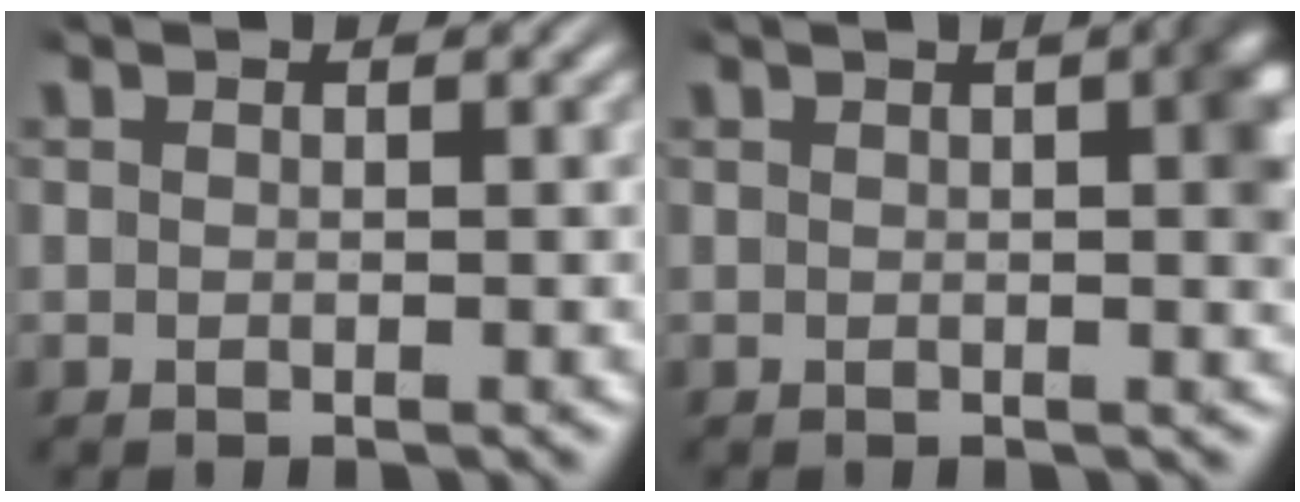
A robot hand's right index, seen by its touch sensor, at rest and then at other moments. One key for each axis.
{"total": 4.1, "fx": 0.5, "fy": 0.9, "fz": 4.0, "tx": -0.034, "ty": 0.006, "tz": 0.006}